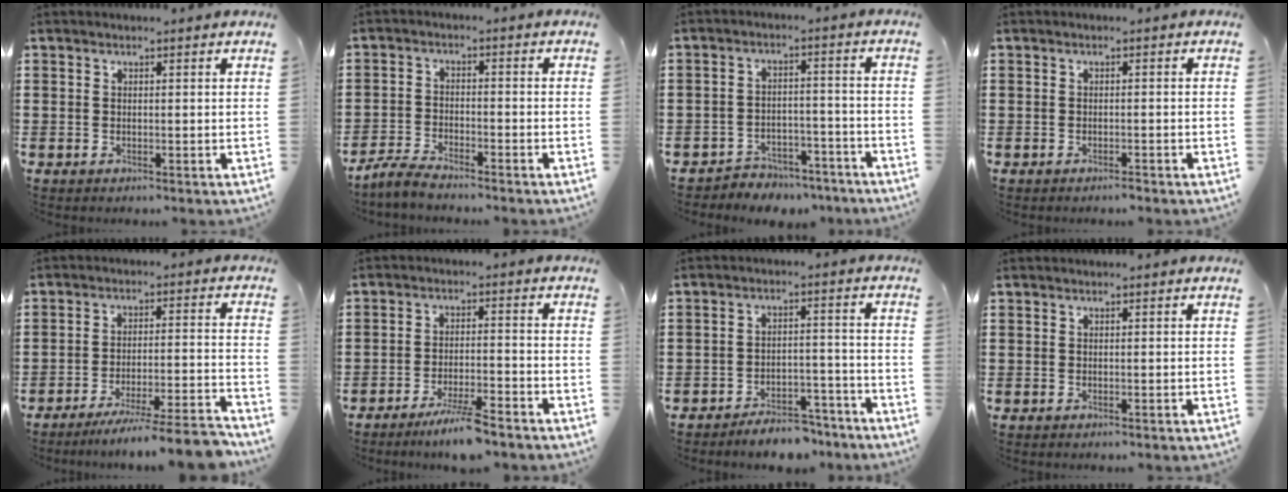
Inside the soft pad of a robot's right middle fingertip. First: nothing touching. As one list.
[{"total": 3.6, "force": [-3.5, 0.3, 1.1], "torque": [-0.036, -0.002, -0.072]}, {"total": 4.2, "force": [-4.1, 0.8, -0.1], "torque": [-0.005, 0.002, -0.086]}, {"total": 0.6, "force": [-0.6, 0.0, 0.2], "torque": [-0.006, -0.001, -0.011]}, {"total": 7.3, "force": [-6.6, -0.3, 3.1], "torque": [-0.041, -0.007, -0.119]}, {"total": 5.5, "force": [-4.6, 0.0, 3.0], "torque": [-0.062, -0.011, -0.083]}, {"total": 5.0, "force": [-4.9, 0.7, 0.7], "torque": [-0.012, 0.009, -0.099]}, {"total": 0.0}]